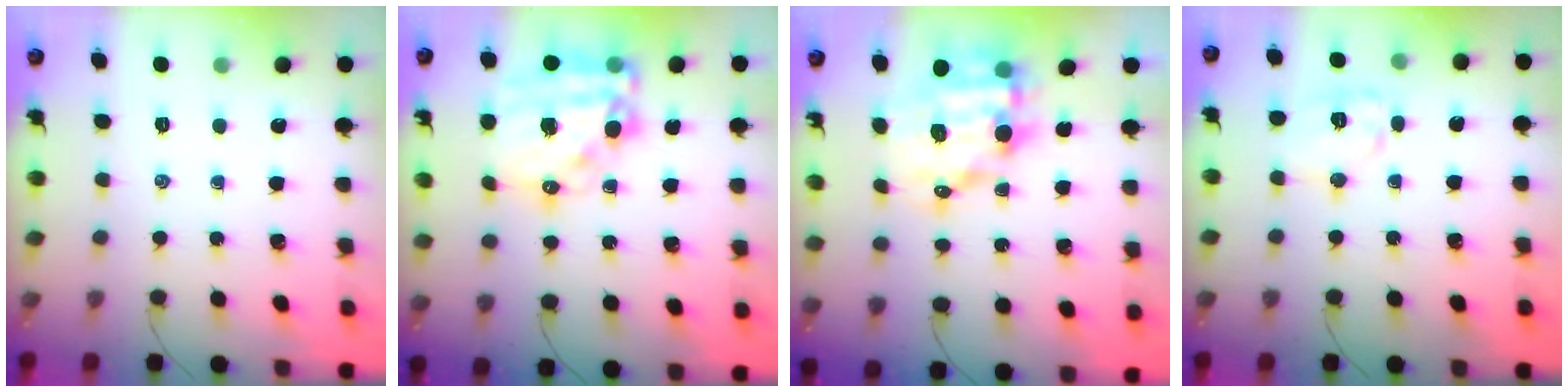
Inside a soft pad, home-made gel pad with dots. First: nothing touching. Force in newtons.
{"total": 19.4, "press": 19.0, "slide": 3.9}
{"total": 12.9, "press": 12.4, "slide": 3.4}
{"total": 9.0, "press": 9.0, "slide": 0.2}